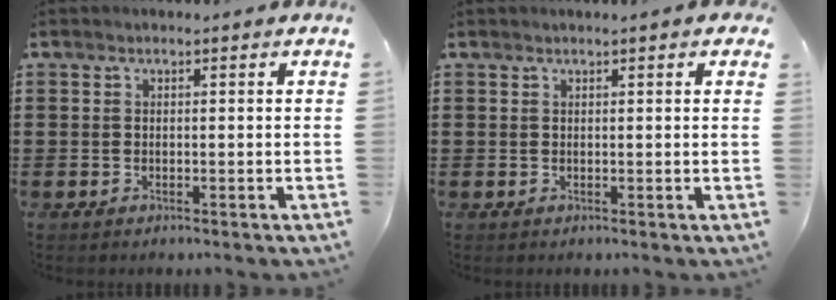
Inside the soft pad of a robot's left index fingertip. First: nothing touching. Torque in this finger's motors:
{"motor_torque": [2.14, 0.00, 0.54, 0.08]}